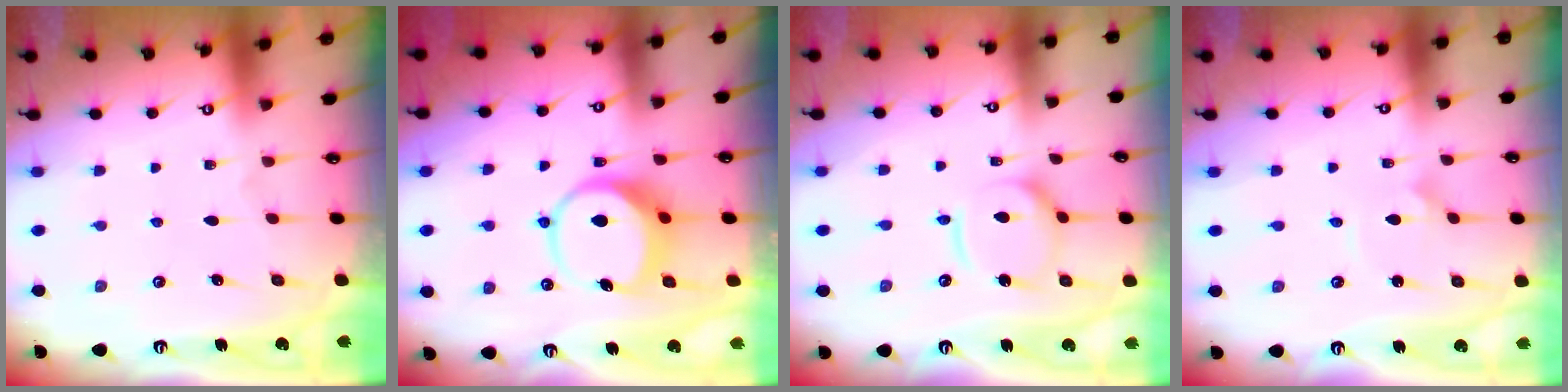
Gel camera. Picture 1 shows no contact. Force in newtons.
{"total": 8.2, "press": 8.2, "slide": 1.1}
{"total": 12.3, "press": 12.2, "slide": 1.4}
{"total": 1.7, "press": 1.7, "slide": 0.1}